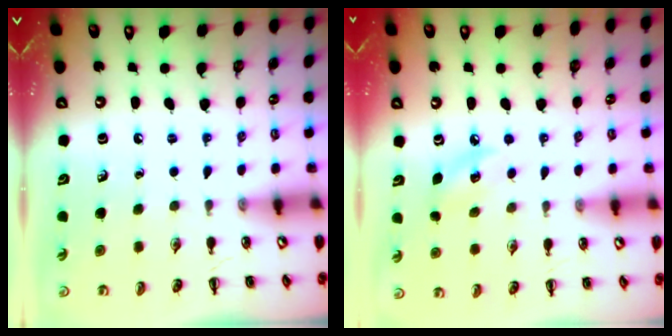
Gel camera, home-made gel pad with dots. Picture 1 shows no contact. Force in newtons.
{"total": 6.6, "press": 6.4, "slide": 1.5}